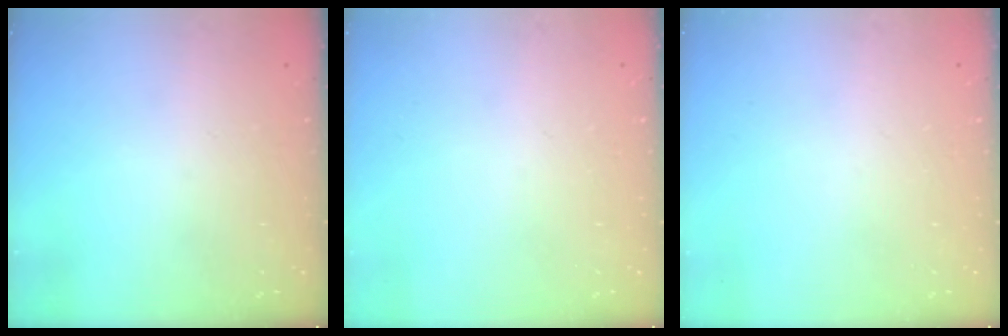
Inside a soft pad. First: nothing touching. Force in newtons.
{"total": 0.0}
{"total": 0.0}